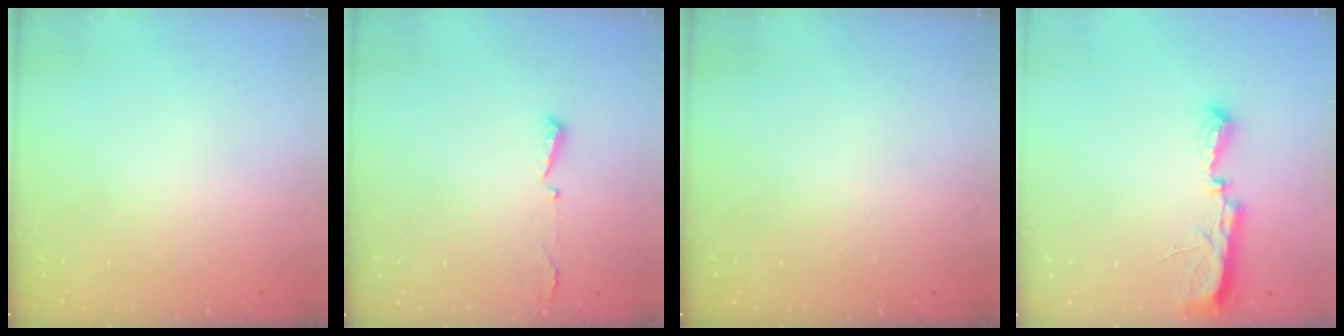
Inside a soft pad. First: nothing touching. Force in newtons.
{"total": 2.9, "press": 2.8, "slide": 0.6}
{"total": 0.0}
{"total": 9.8, "press": 8.8, "slide": 4.4}